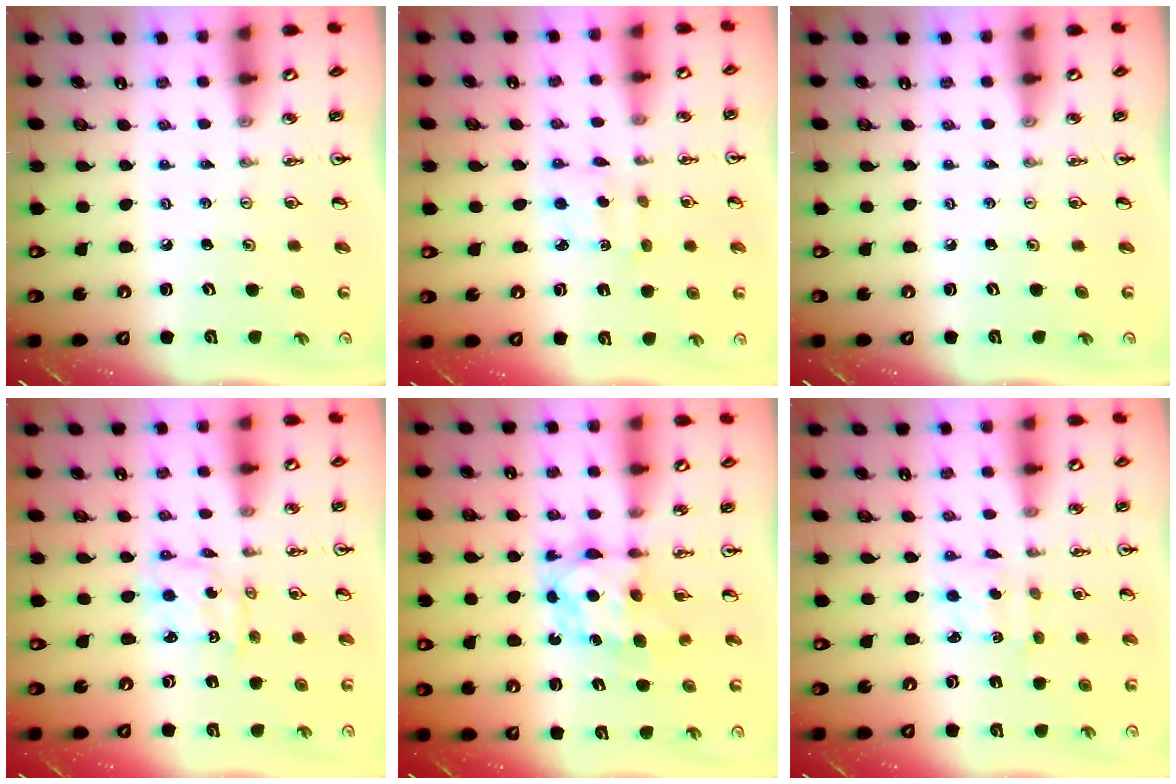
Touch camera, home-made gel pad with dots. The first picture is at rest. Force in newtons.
{"total": 1.9, "press": 1.9, "slide": 0.3}
{"total": 0.0}
{"total": 2.7, "press": 2.7, "slide": 0.2}
{"total": 6.8, "press": 6.8, "slide": 0.4}
{"total": 1.9, "press": 1.8, "slide": 0.6}